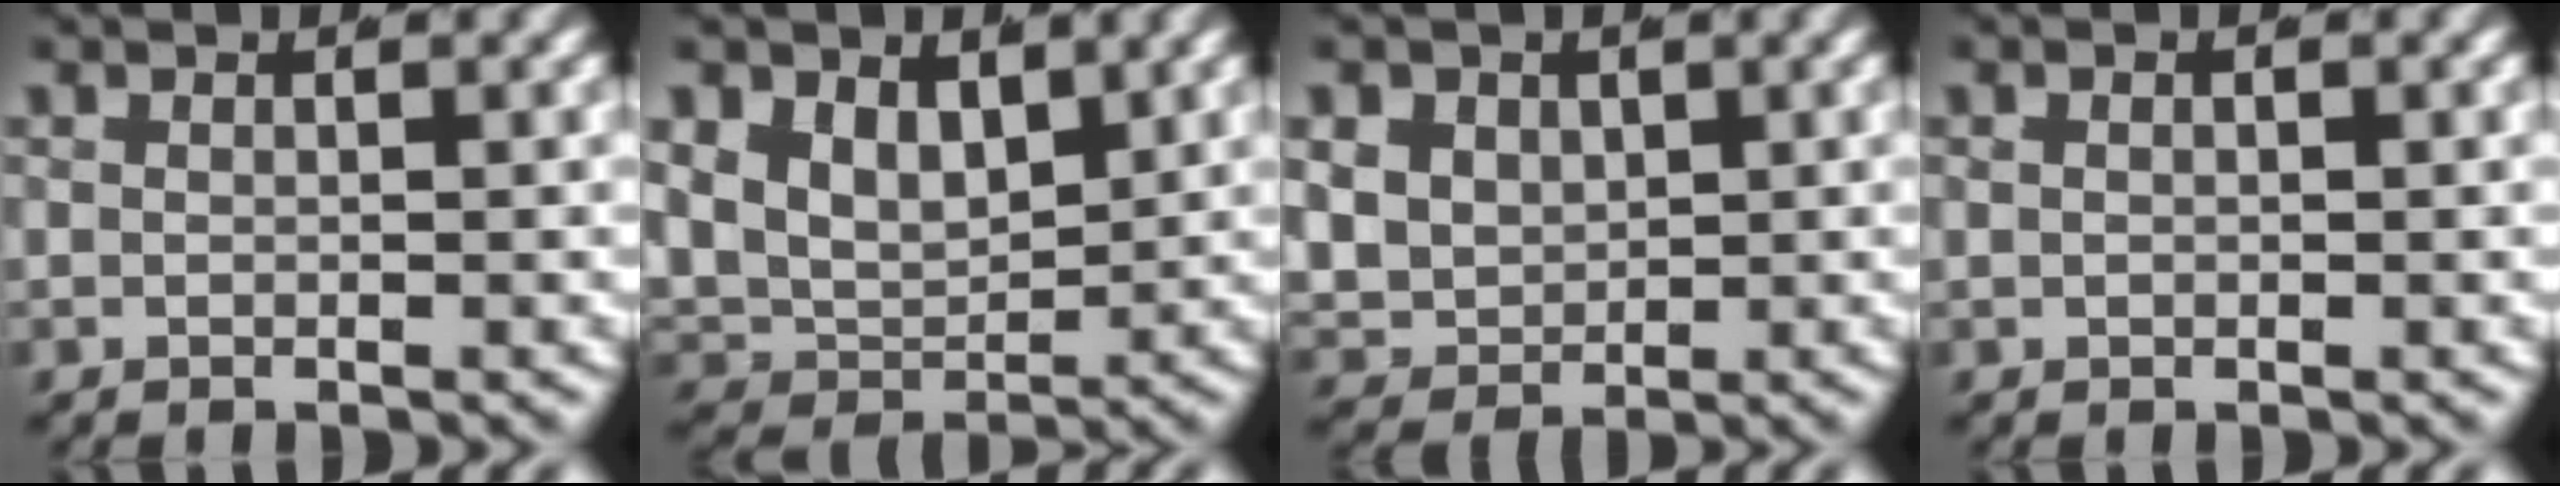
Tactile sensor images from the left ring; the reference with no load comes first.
{"total": 8.8, "force": [0.4, 7.5, 4.5], "torque": [-0.108, -0.030, 0.005]}
{"total": 7.2, "force": [-0.6, 6.7, 2.6], "torque": [-0.101, -0.042, -0.003]}
{"total": 0.5, "force": [-0.2, 0.3, 0.4], "torque": [-0.010, -0.001, -0.003]}